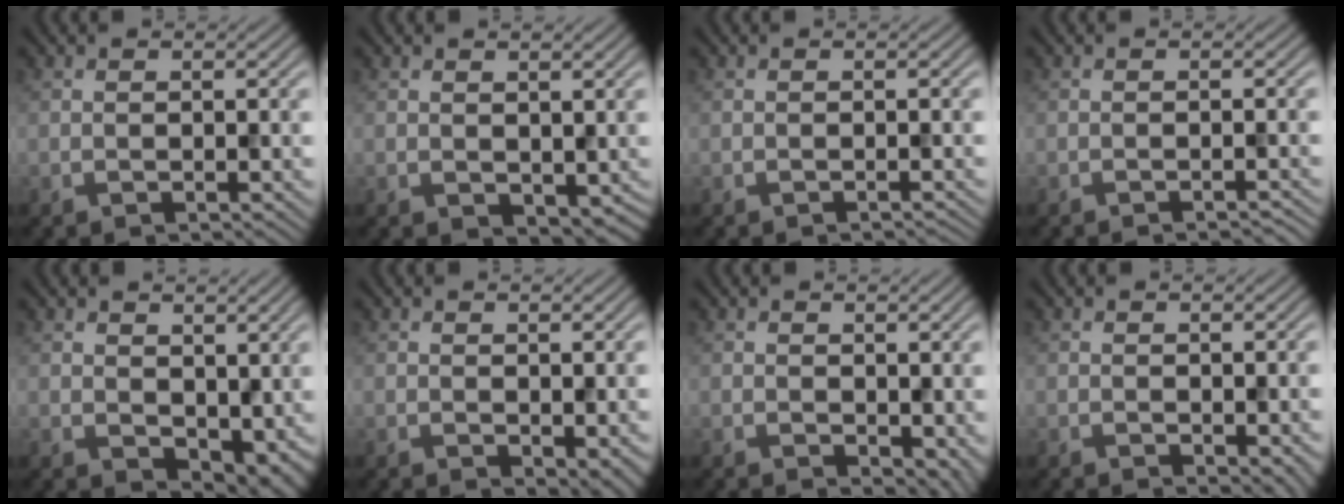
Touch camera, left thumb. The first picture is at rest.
{"total": 2.0, "force": [0.6, 1.3, 1.3], "torque": [-0.025, -0.010, 0.017]}
{"total": 0.6, "force": [-0.5, 0.0, 0.2], "torque": [0.000, 0.002, -0.011]}
{"total": 1.3, "force": [-1.1, 0.2, 0.7], "torque": [0.002, 0.003, -0.020]}
{"total": 5.6, "force": [1.5, 3.8, 3.9], "torque": [-0.072, -0.020, 0.036]}
{"total": 2.5, "force": [-0.3, 1.4, 2.0], "torque": [-0.029, -0.008, -0.001]}
{"total": 3.2, "force": [-0.2, 2.1, 2.5], "torque": [-0.035, -0.014, 0.002]}
{"total": 1.7, "force": [-0.4, 0.9, 1.4], "torque": [-0.020, -0.010, -0.002]}